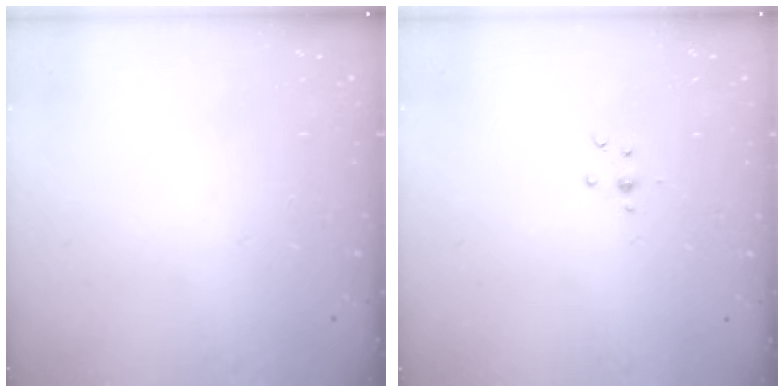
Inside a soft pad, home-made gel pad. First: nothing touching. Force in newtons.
{"total": 3.0, "press": 2.8, "slide": 0.9}